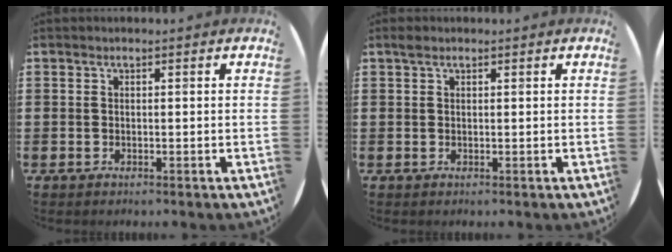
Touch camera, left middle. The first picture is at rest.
{"total": 0.8, "force": [0.6, 0.4, 0.3], "torque": [0.000, -0.001, 0.009]}